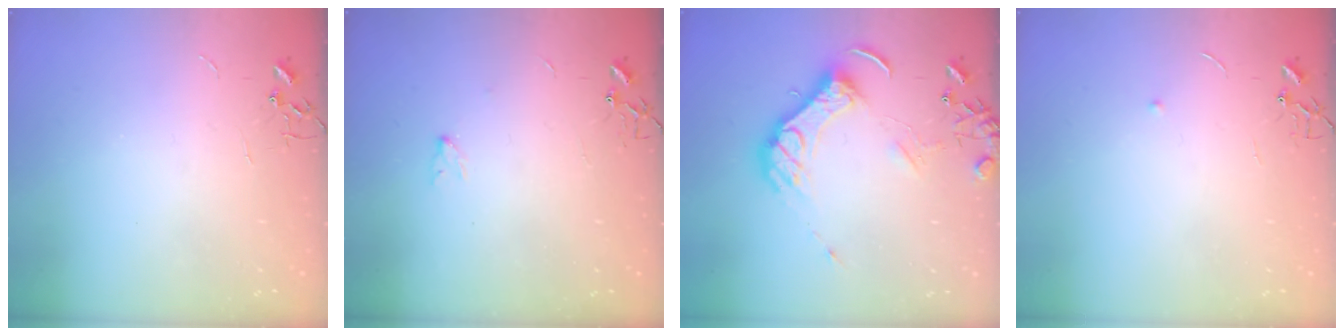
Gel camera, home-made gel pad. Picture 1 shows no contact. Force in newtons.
{"total": 5.5, "press": 4.4, "slide": 3.2}
{"total": 13.8, "press": 13.7, "slide": 2.2}
{"total": 3.7, "press": 3.6, "slide": 0.6}